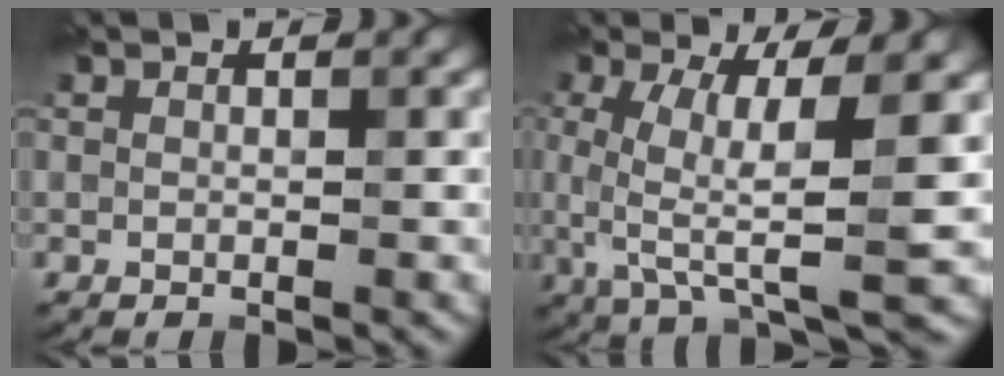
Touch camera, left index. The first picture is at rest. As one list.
[{"total": 8.2, "force": [0.1, 2.3, 7.9], "torque": [-0.150, 0.002, 0.003]}]